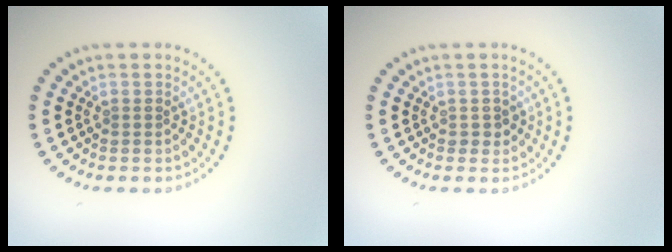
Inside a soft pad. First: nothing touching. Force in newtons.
{"total": 1.1, "press": 1.1, "slide": 0.3}